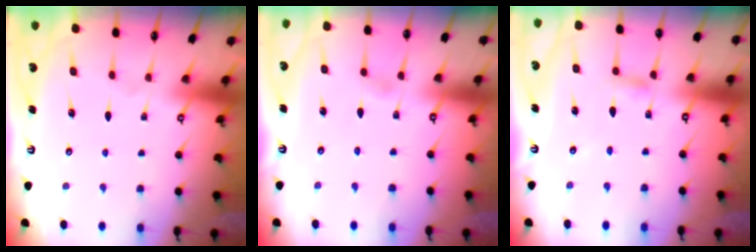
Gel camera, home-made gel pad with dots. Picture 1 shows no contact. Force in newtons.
{"total": 1.6, "press": 1.6, "slide": 0.2}
{"total": 2.9, "press": 2.9, "slide": 0.1}